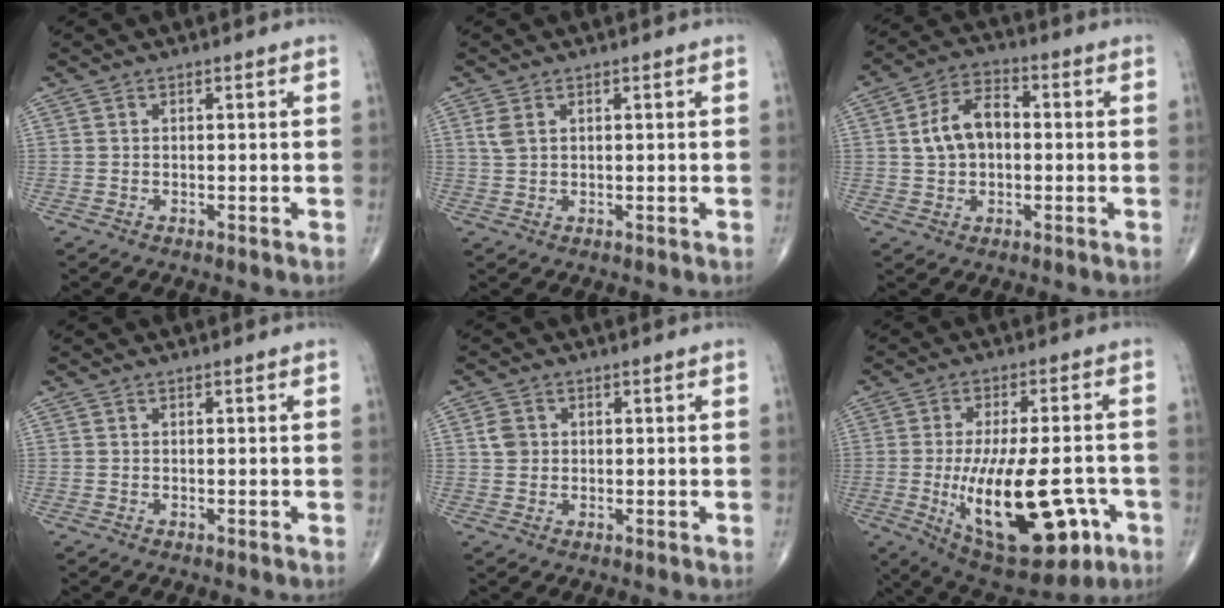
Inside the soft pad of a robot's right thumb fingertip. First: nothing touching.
{"total": 2.2, "force": [0.9, 1.3, 1.6], "torque": [-0.037, 0.006, 0.025]}
{"total": 9.0, "force": [0.5, 5.9, 6.7], "torque": [-0.108, 0.023, 0.001]}
{"total": 0.0}
{"total": 2.9, "force": [0.5, 2.5, 1.3], "torque": [-0.014, 0.003, 0.009]}
{"total": 22.2, "force": [-6.3, 9.6, 19.0], "torque": [-0.300, 0.001, -0.073]}